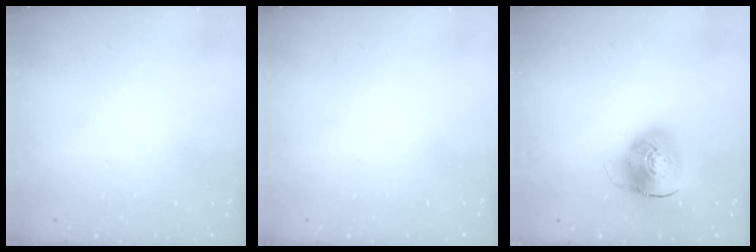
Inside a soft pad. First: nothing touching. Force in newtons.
{"total": 0.0}
{"total": 10.0, "press": 9.8, "slide": 1.6}